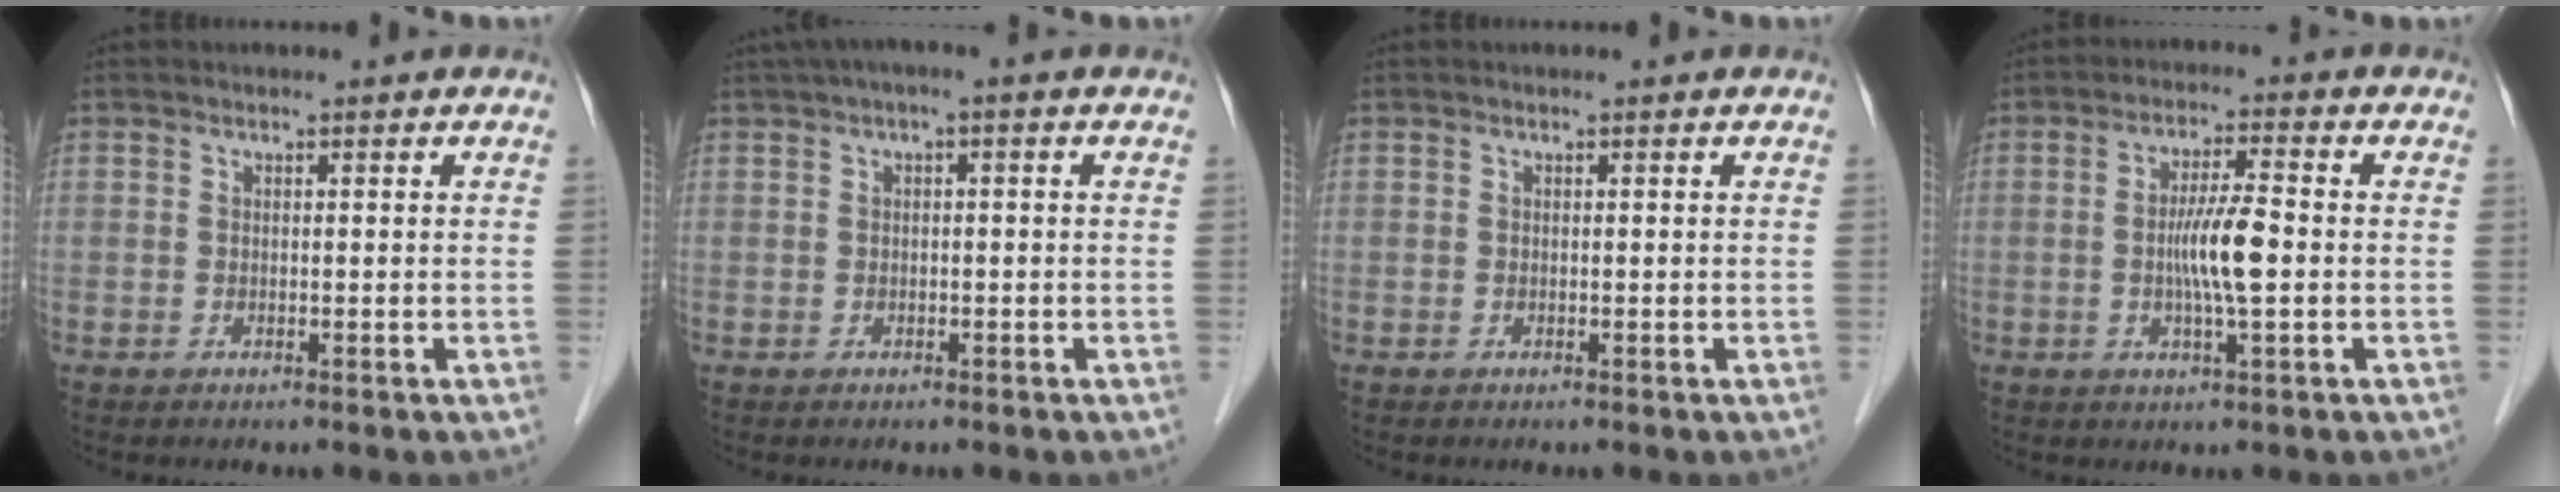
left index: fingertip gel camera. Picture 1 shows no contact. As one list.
[{"total": 2.5, "force": [0.8, 0.4, 2.3], "torque": [-0.040, 0.017, 0.011]}, {"total": 0.0}, {"total": 6.4, "force": [-0.7, 0.3, 6.3], "torque": [-0.123, -0.005, -0.017]}]